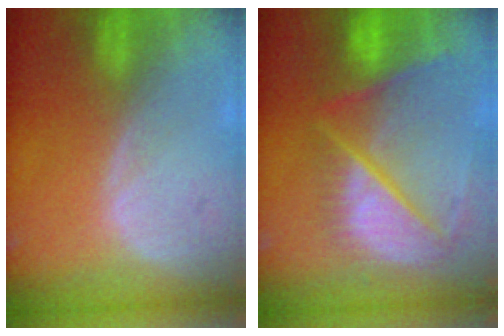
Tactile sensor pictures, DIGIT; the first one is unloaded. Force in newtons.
{"total": 11.4, "press": 9.4, "slide": 6.4}